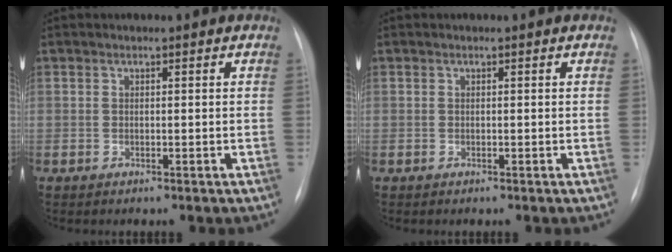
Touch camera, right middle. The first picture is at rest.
{"total": 0.0}